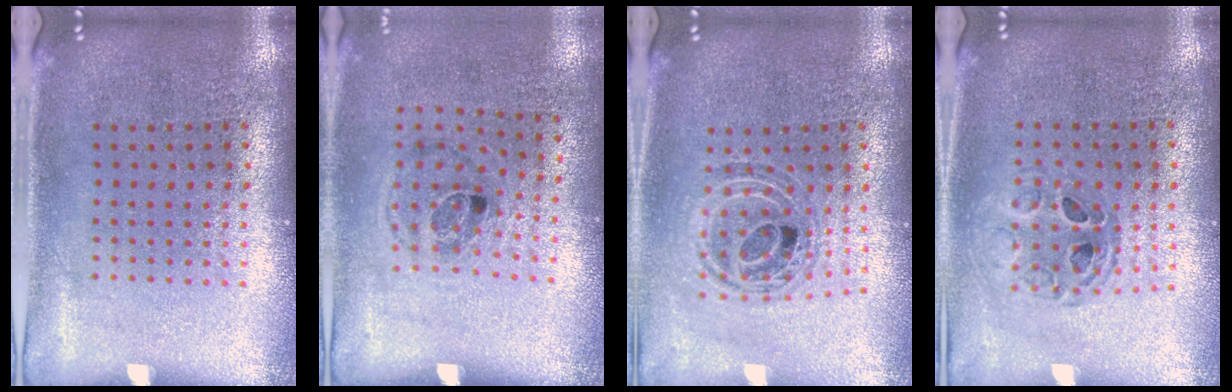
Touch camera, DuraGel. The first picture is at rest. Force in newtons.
{"total": 1.1, "press": 0.7, "slide": 0.9}
{"total": 0.7, "press": 0.7, "slide": 0.2}
{"total": 0.8, "press": 0.8, "slide": 0.1}